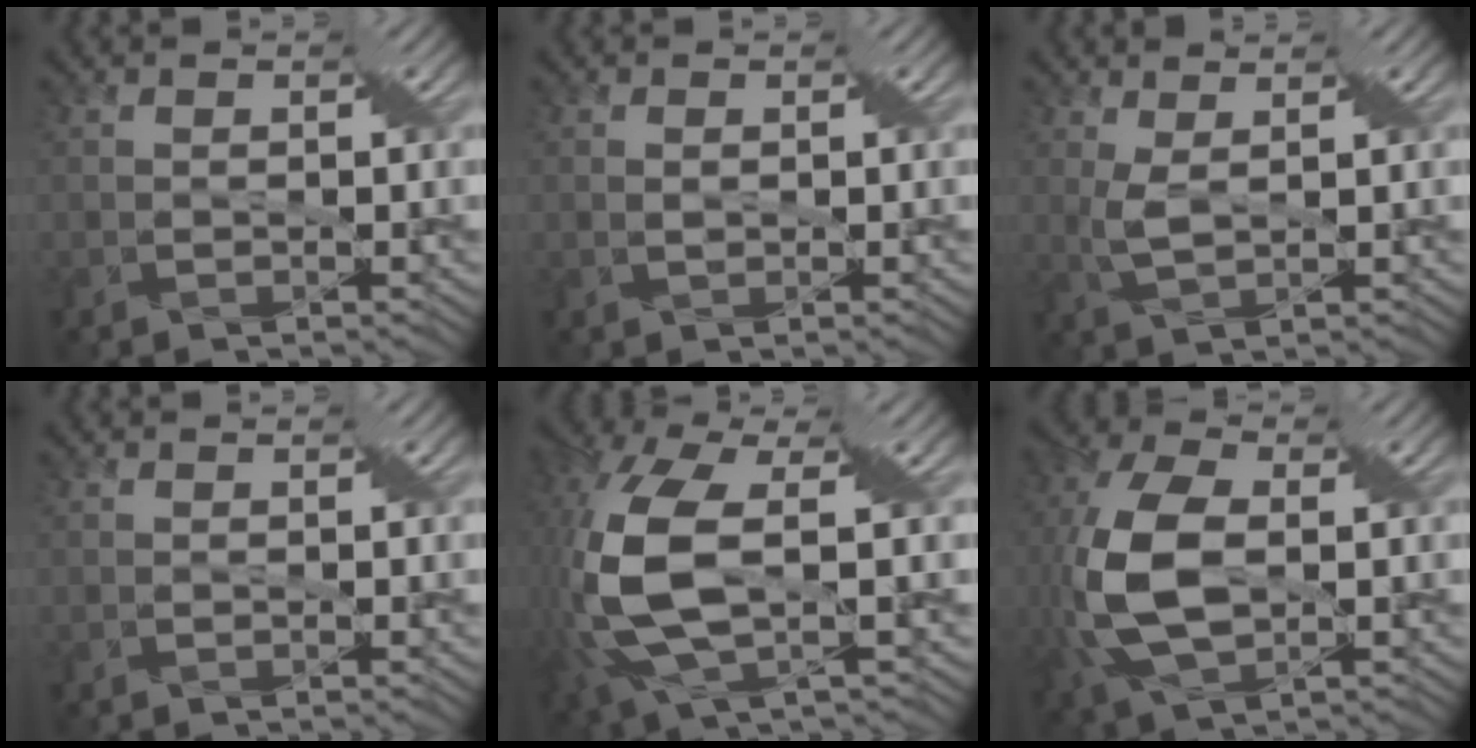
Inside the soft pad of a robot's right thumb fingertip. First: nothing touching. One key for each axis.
{"total": 1.0, "fx": 0.1, "fy": 0.4, "fz": 0.9, "tx": -0.020, "ty": -0.001, "tz": 0.008}
{"total": 2.9, "fx": 1.1, "fy": 0.8, "fz": 2.6, "tx": -0.066, "ty": 0.001, "tz": 0.026}
{"total": 0.0}
{"total": 12.4, "fx": 0.0, "fy": 5.4, "fz": 11.2, "tx": -0.295, "ty": -0.003, "tz": 0.003}
{"total": 12.7, "fx": -0.7, "fy": 7.3, "fz": 10.3, "tx": -0.262, "ty": -0.012, "tz": -0.001}